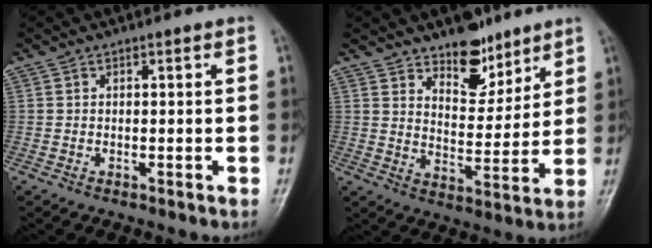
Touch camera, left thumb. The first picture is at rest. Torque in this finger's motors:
{"motor_torque": [0.08, 0.19, -0.44, -0.38, 0.10]}